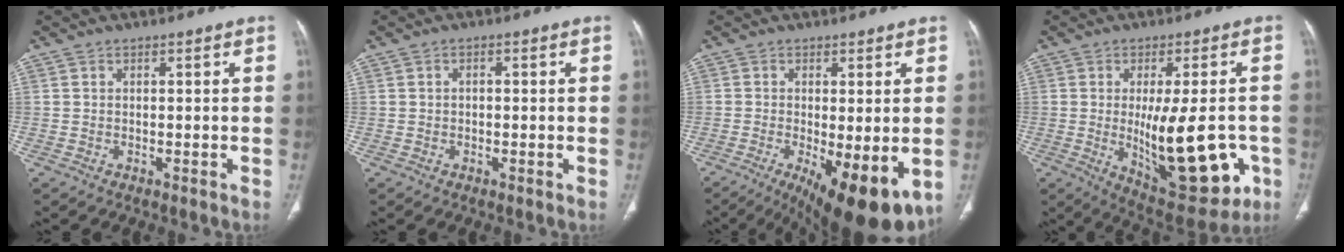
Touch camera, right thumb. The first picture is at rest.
{"total": 0.9, "force": [0.0, 0.6, 0.6], "torque": [-0.009, 0.005, -0.002]}
{"total": 15.0, "force": [-5.3, 4.9, 13.1], "torque": [-0.171, -0.025, -0.067]}
{"total": 19.0, "force": [-3.6, 7.4, 17.1], "torque": [-0.232, -0.018, -0.026]}